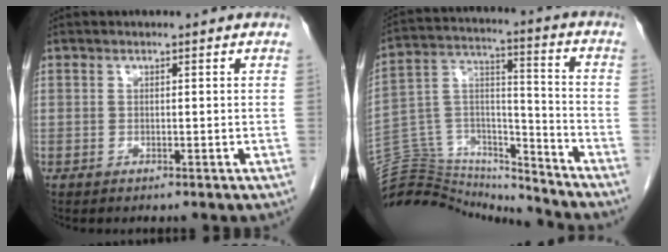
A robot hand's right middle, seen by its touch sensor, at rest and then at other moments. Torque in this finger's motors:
{"motor_torque": [-0.67, -0.79, -0.31, -0.14]}